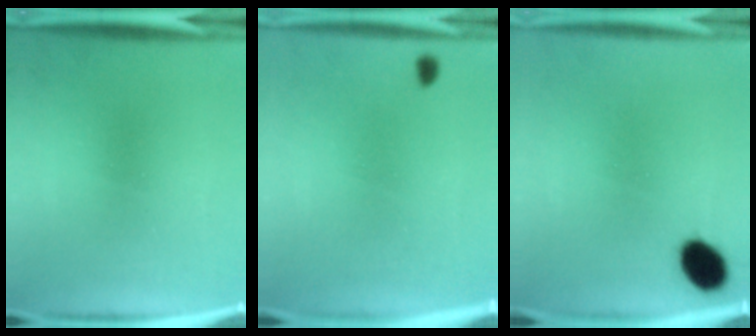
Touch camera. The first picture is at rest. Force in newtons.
{"total": 0.7}
{"total": 7.8}